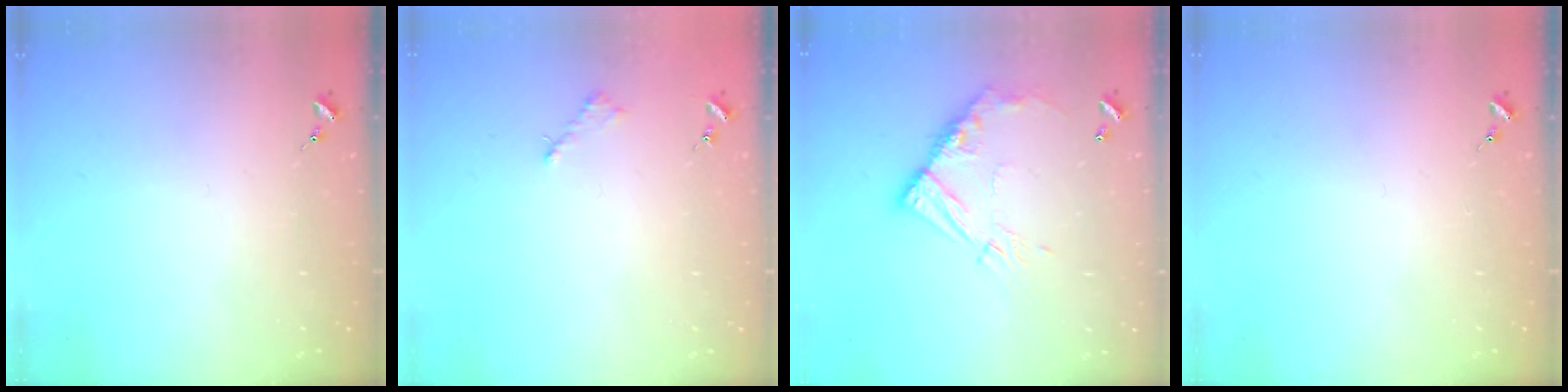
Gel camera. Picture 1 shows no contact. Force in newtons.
{"total": 2.6, "press": 2.5, "slide": 0.3}
{"total": 12.9, "press": 12.9, "slide": 1.3}
{"total": 0.0}